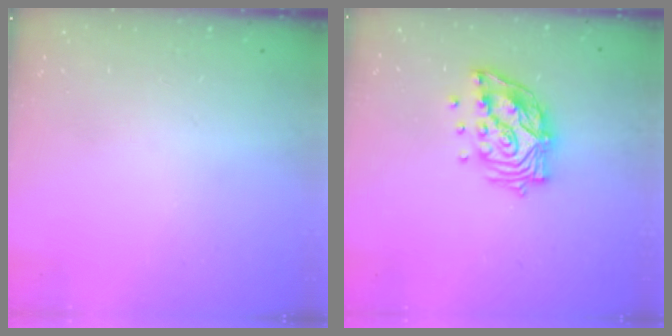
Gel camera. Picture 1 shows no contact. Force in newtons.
{"total": 13.7, "press": 13.7, "slide": 1.2}